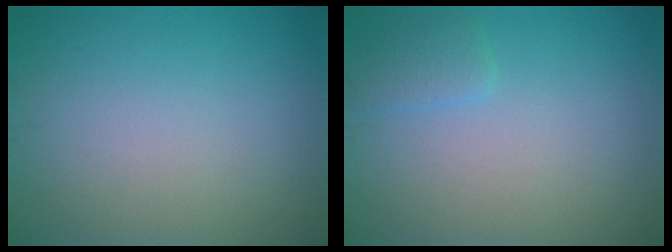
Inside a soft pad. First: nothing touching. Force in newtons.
{"total": 1.4, "press": 1.4, "slide": 0.1}